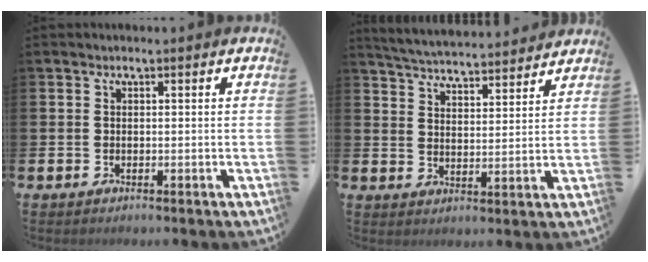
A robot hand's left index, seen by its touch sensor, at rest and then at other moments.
{"total": 5.1, "force": [5.1, 0.4, 0.3], "torque": [-0.030, -0.040, 0.089]}